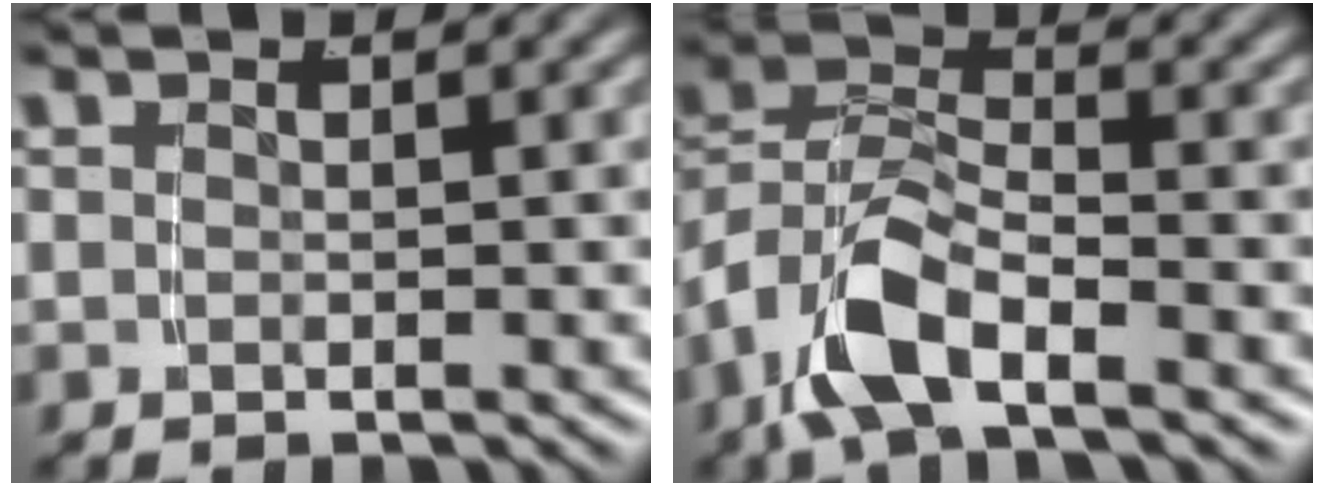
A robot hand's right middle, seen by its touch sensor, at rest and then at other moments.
{"total": 6.8, "force": [-2.1, 4.7, 4.4], "torque": [-0.104, -0.018, -0.041]}